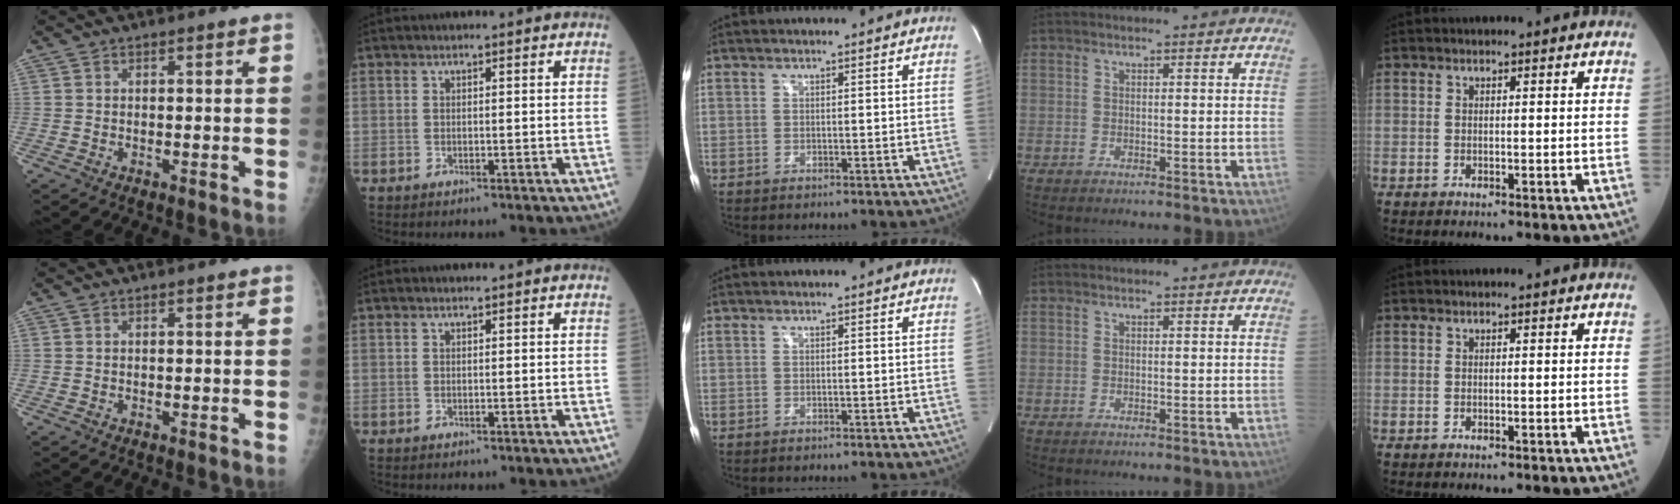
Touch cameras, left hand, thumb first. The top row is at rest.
{}